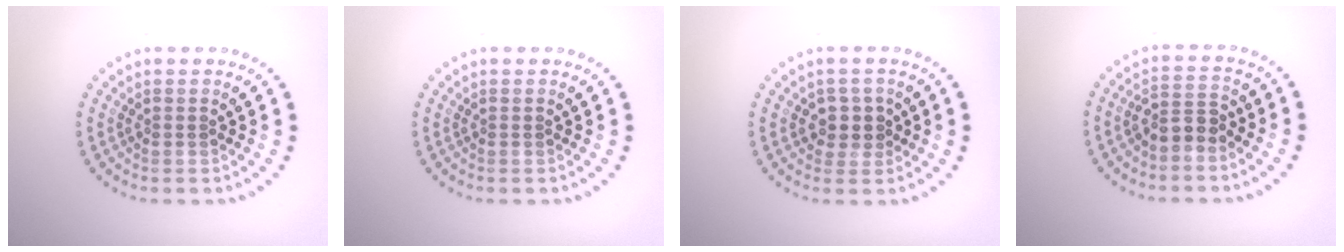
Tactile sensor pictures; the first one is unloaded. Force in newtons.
{"total": 0.0}
{"total": 2.3, "press": 2.0, "slide": 1.2}
{"total": 2.5, "press": 2.2, "slide": 1.1}